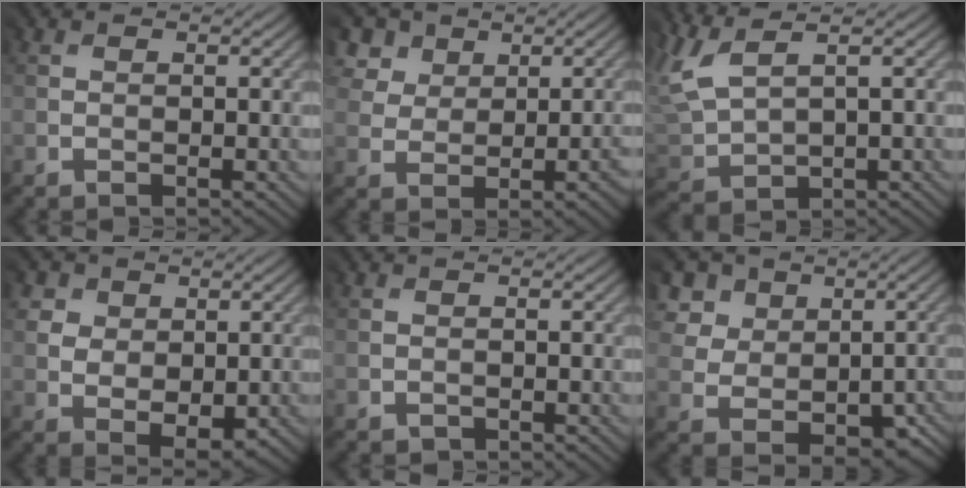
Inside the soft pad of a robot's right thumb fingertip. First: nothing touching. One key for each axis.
{"total": 5.1, "fx": 3.1, "fy": 3.8, "fz": 1.1, "tx": -0.055, "ty": 0.012, "tz": 0.060}
{"total": 6.8, "fx": 4.6, "fy": 2.9, "fz": 4.2, "tx": -0.150, "ty": 0.014, "tz": 0.098}
{"total": 4.6, "fx": 1.7, "fy": 3.9, "fz": 1.7, "tx": -0.062, "ty": -0.002, "tz": 0.035}
{"total": 0.9, "fx": -0.5, "fy": 0.2, "fz": -0.7, "tx": 0.016, "ty": -0.004, "tz": -0.006}
{"total": 7.5, "fx": 3.0, "fy": 6.4, "fz": 2.3, "tx": -0.089, "ty": 0.012, "tz": 0.063}